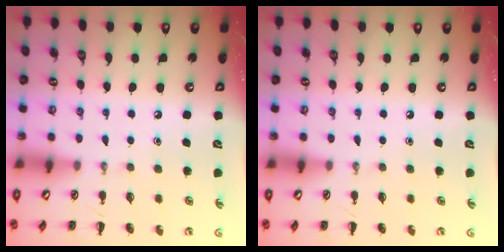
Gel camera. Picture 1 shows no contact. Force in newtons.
{"total": 0.0}